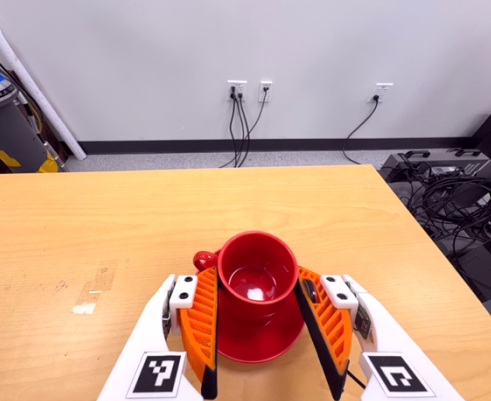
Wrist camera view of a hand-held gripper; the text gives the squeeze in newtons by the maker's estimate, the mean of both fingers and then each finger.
{"total": 2.5, "left": 2.1, "right": 2.8}